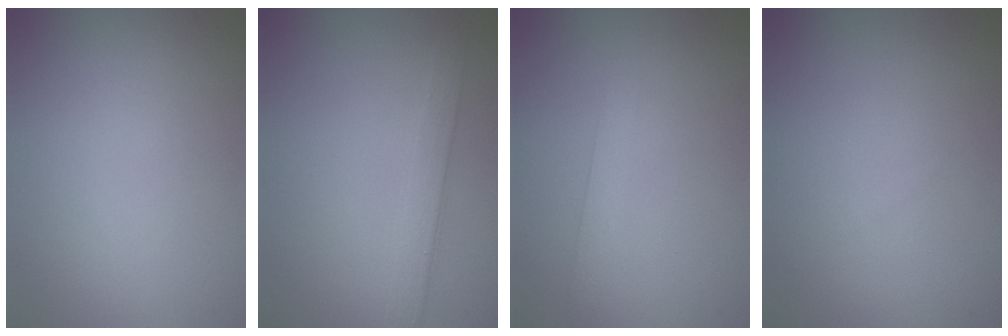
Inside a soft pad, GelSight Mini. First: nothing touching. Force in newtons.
{"total": 2.5, "press": 2.5, "slide": 0.1}
{"total": 1.5, "press": 1.5, "slide": 0.1}
{"total": 0.0}